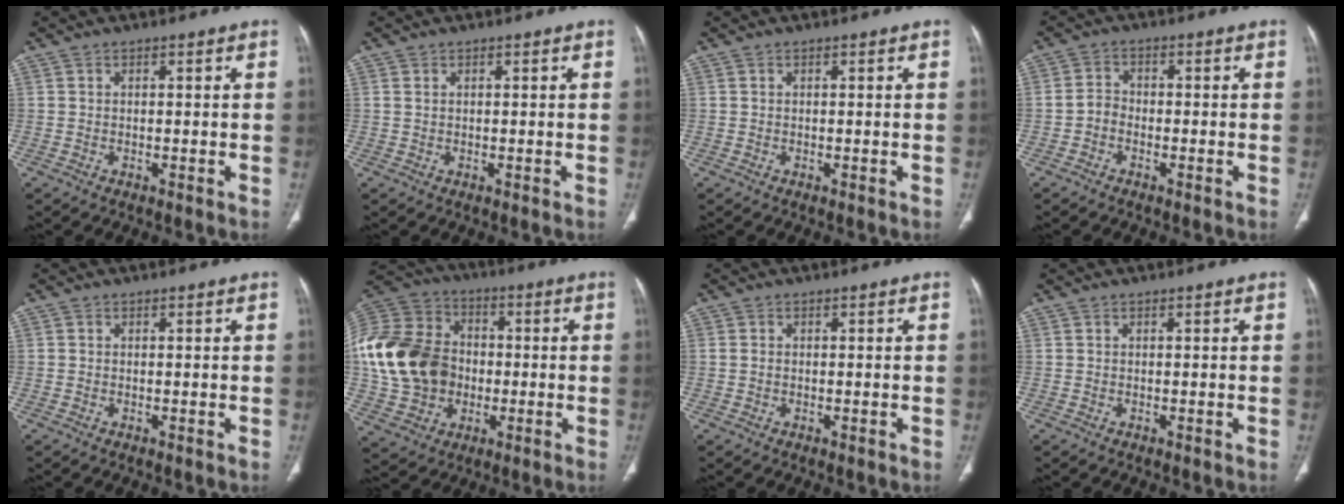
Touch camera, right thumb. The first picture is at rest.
{"total": 0.8, "force": [0.4, 0.5, 0.5], "torque": [-0.011, 0.004, 0.010]}
{"total": 0.0}
{"total": 2.7, "force": [-1.2, 2.1, 1.3], "torque": [-0.014, 0.013, -0.030]}
{"total": 0.0}
{"total": 22.9, "force": [-1.4, 18.3, 13.6], "torque": [-0.280, 0.031, -0.018]}
{"total": 0.9, "force": [-0.1, 0.7, 0.5], "torque": [-0.012, 0.001, -0.002]}
{"total": 0.0}